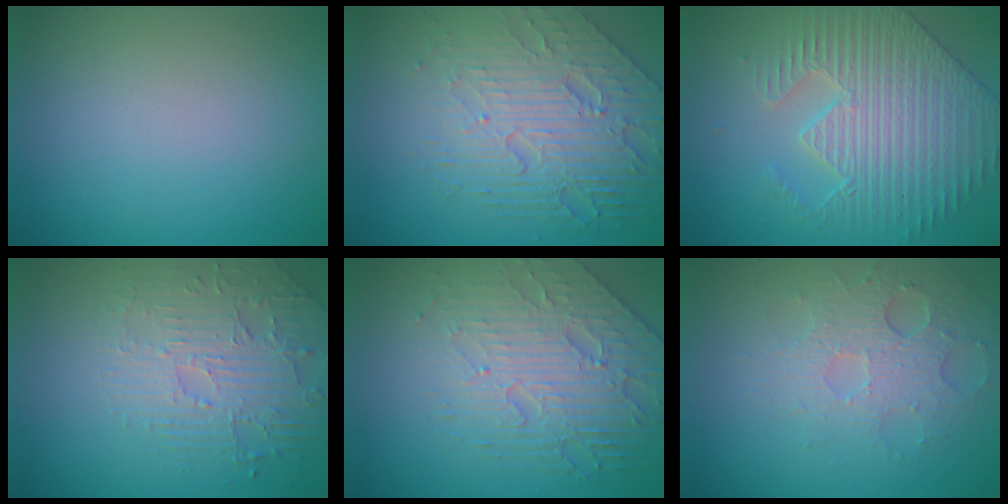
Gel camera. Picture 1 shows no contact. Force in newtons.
{"total": 8.1, "press": 5.6, "slide": 5.9}
{"total": 5.0, "press": 4.9, "slide": 1.3}
{"total": 2.8, "press": 2.5, "slide": 1.4}
{"total": 6.0, "press": 4.9, "slide": 3.5}
{"total": 3.6, "press": 3.3, "slide": 1.4}